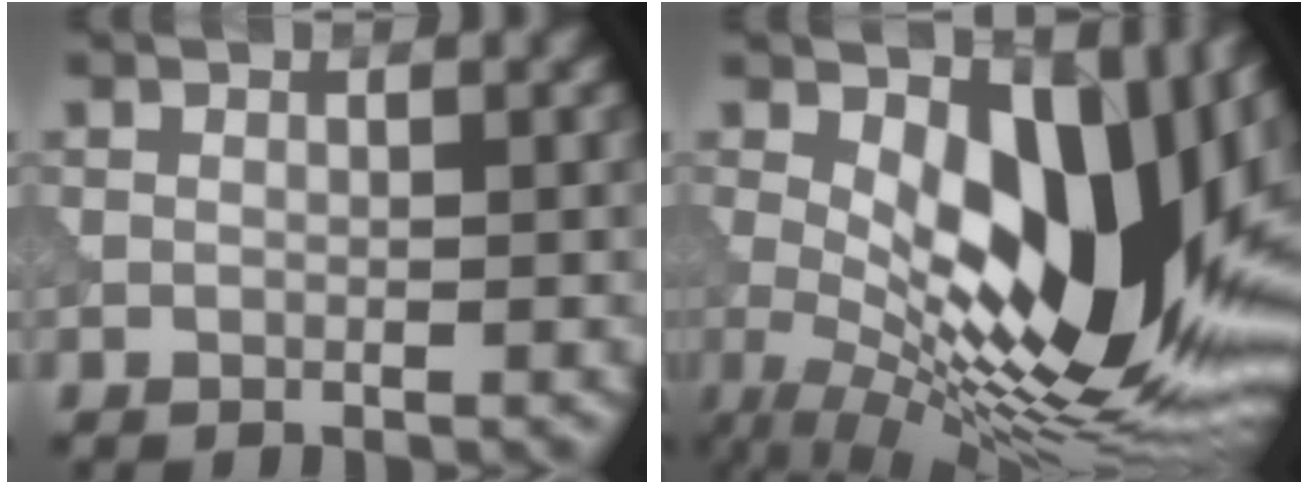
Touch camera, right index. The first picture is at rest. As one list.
[{"total": 15.3, "force": [0.2, 7.0, 13.6], "torque": [-0.182, 0.005, -0.009]}]